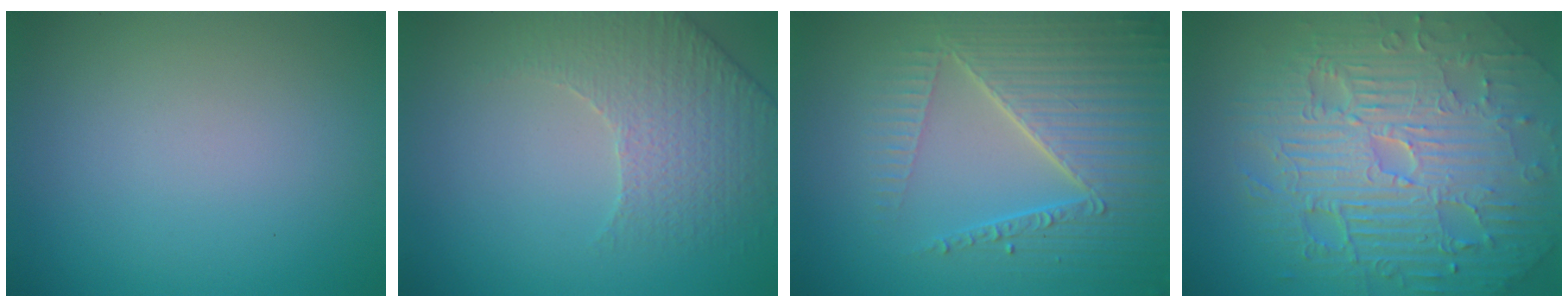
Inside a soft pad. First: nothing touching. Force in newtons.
{"total": 2.6, "press": 2.4, "slide": 1.0}
{"total": 6.9, "press": 5.3, "slide": 4.4}
{"total": 11.7, "press": 7.5, "slide": 9.0}